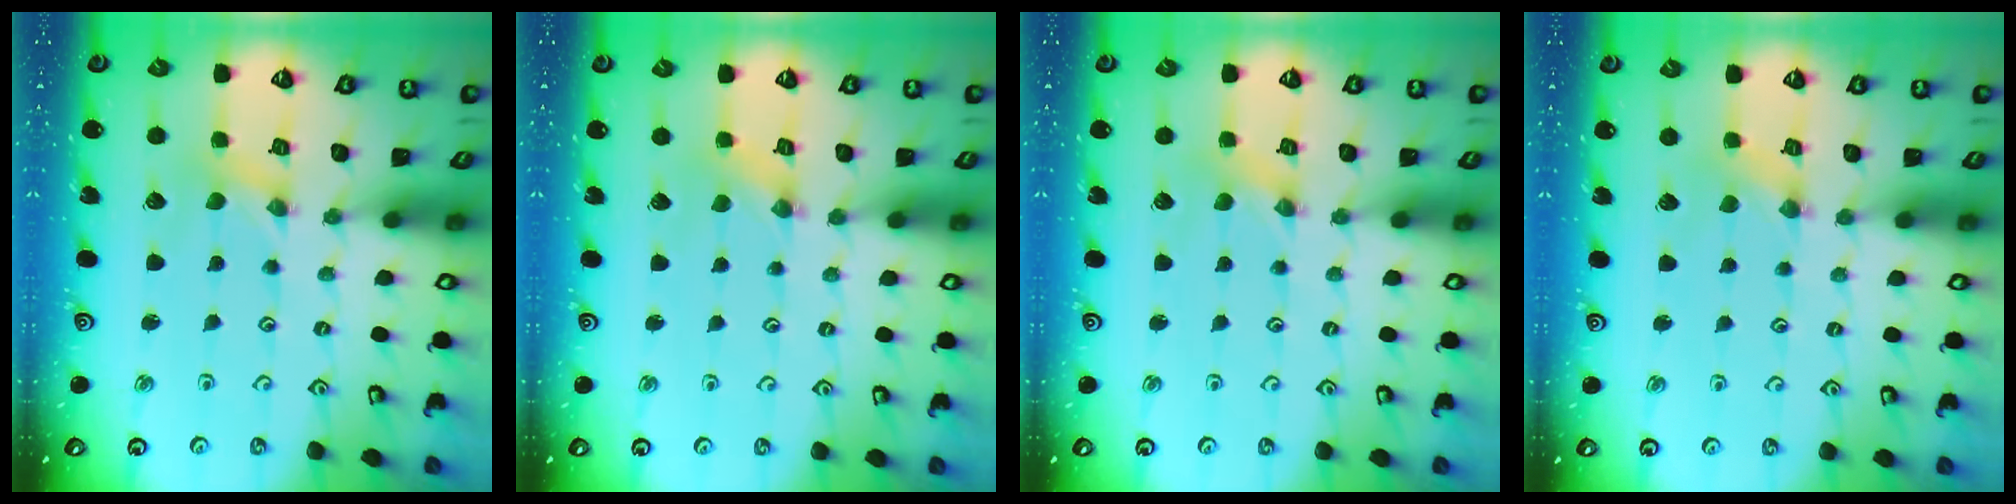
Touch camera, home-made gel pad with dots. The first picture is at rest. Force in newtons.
{"total": 0.7, "press": 0.6, "slide": 0.3}
{"total": 1.0, "press": 1.0, "slide": 0.2}
{"total": 0.8, "press": 0.8, "slide": 0.2}